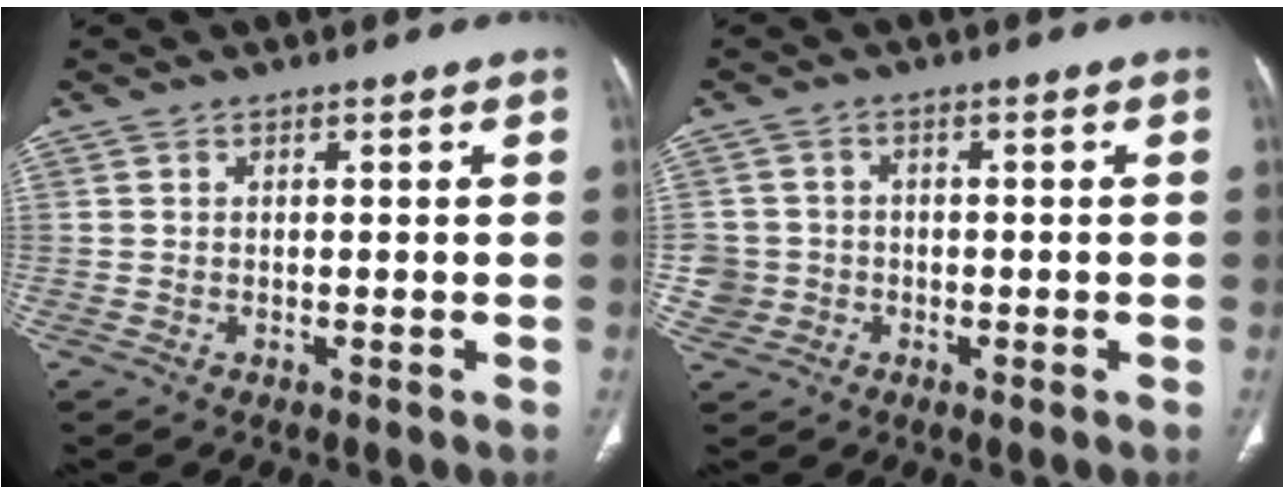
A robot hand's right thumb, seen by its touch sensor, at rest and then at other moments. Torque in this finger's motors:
{"motor_torque": [-0.04, -0.13, -0.03, 0.46, -0.01]}